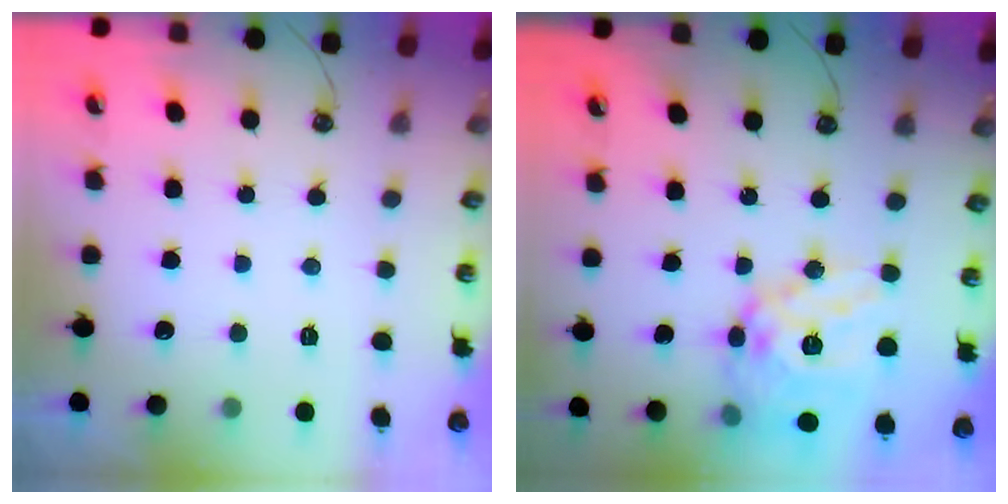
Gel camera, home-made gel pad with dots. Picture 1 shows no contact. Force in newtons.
{"total": 18.3, "press": 18.2, "slide": 1.7}